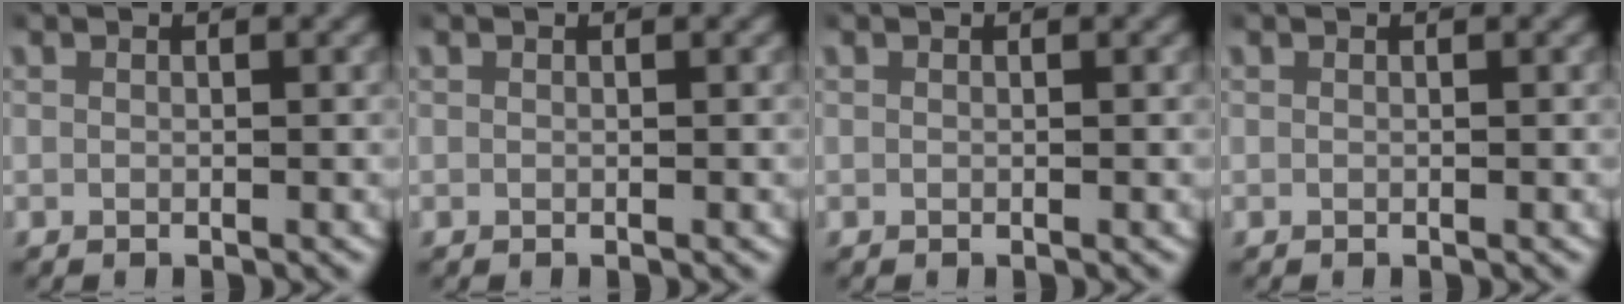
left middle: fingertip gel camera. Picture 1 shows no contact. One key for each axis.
{"total": 0.0}
{"total": 0.0}
{"total": 0.0}